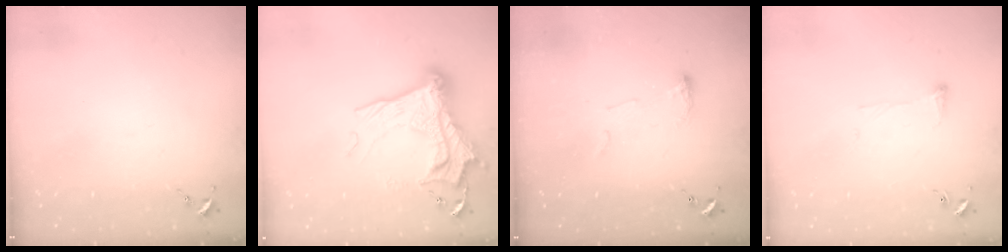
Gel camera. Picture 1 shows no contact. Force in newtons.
{"total": 20.8, "press": 20.7, "slide": 1.7}
{"total": 5.4, "press": 5.4, "slide": 0.8}
{"total": 4.3, "press": 4.2, "slide": 0.7}